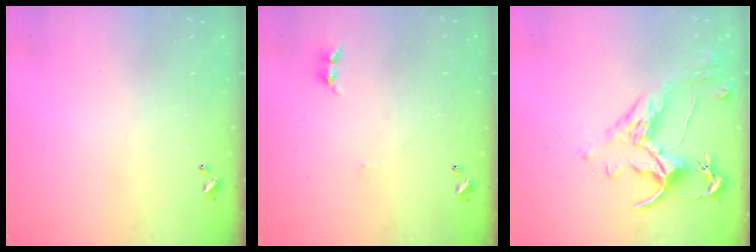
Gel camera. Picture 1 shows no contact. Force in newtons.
{"total": 0.9, "press": 0.8, "slide": 0.4}
{"total": 2.6, "press": 2.2, "slide": 1.3}